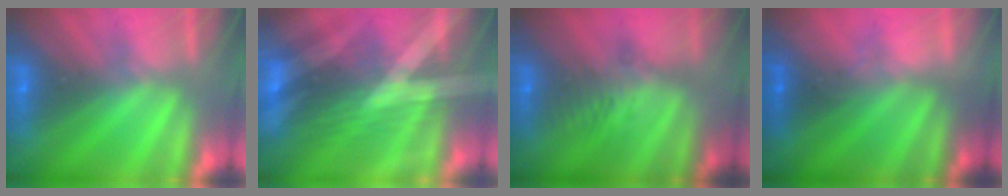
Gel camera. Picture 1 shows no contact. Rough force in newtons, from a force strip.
{"total": 3.3}
{"total": 2.6}
{"total": 1.5}